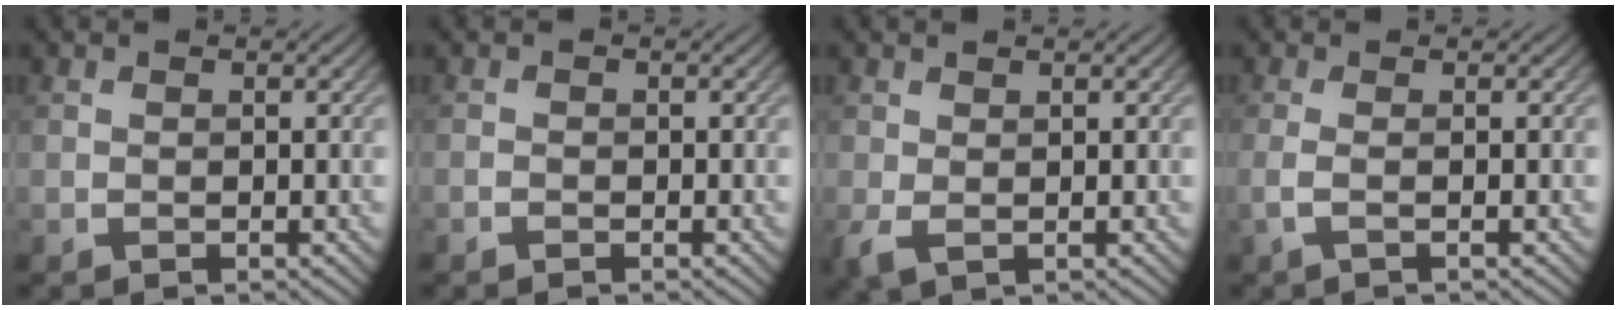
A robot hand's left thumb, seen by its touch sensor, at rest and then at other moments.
{"total": 0.6, "force": [-0.5, 0.1, 0.3], "torque": [-0.007, 0.002, -0.012]}
{"total": 2.2, "force": [-0.3, 1.2, 1.8], "torque": [-0.054, -0.007, -0.006]}
{"total": 2.0, "force": [-0.2, 0.4, 2.0], "torque": [-0.042, -0.003, -0.016]}